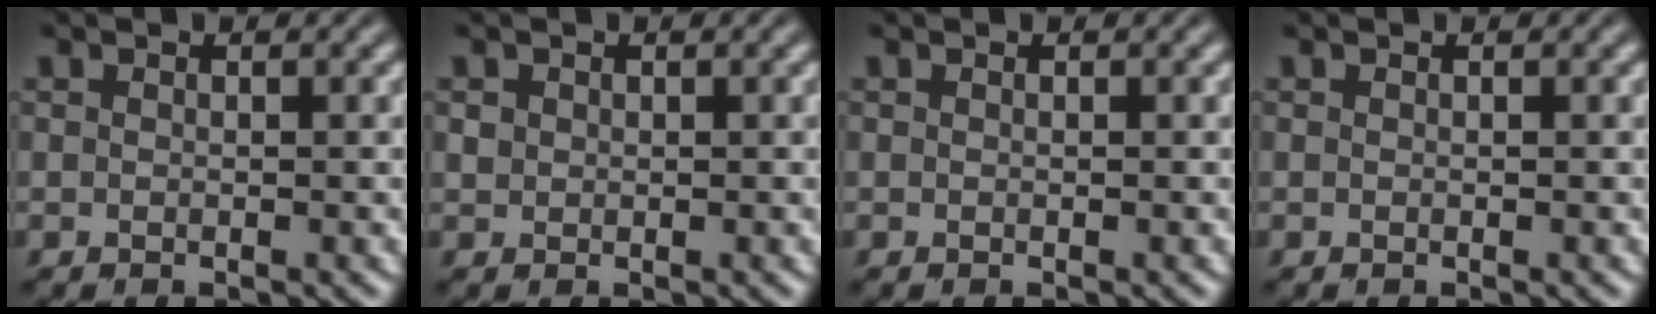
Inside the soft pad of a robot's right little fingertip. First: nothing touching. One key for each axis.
{"total": 0.7, "fx": 0.2, "fy": 0.6, "fz": 0.1, "tx": 0.001, "ty": -0.002, "tz": 0.004}
{"total": 0.0}
{"total": 0.0}